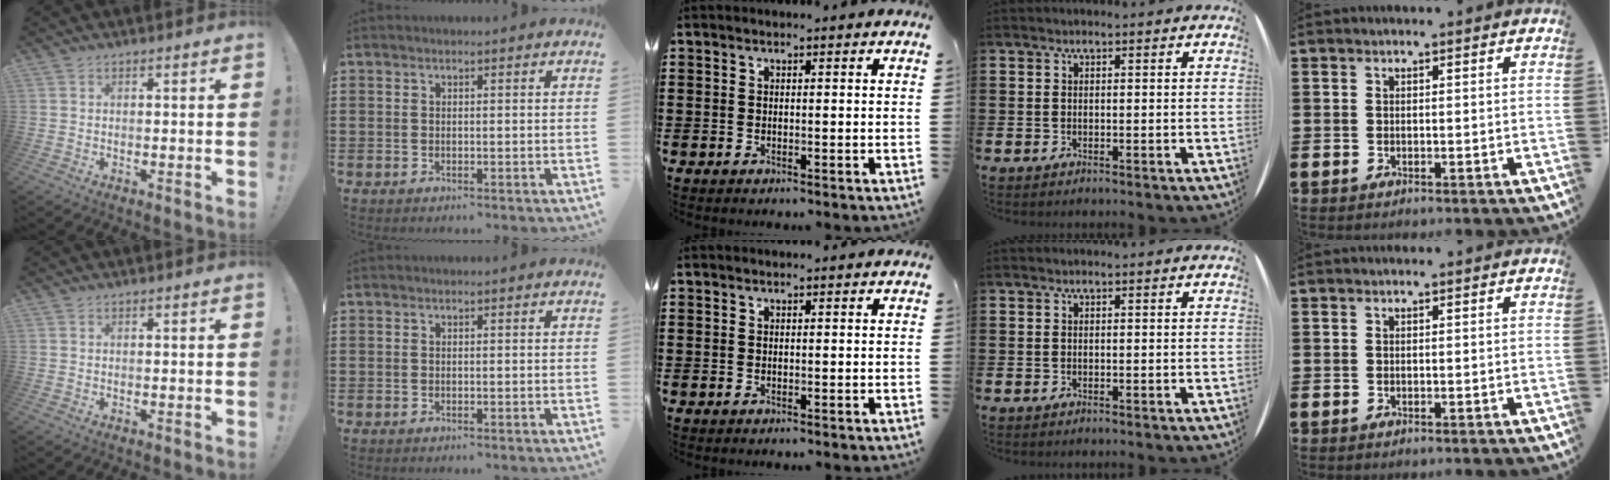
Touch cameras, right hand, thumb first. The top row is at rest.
{}